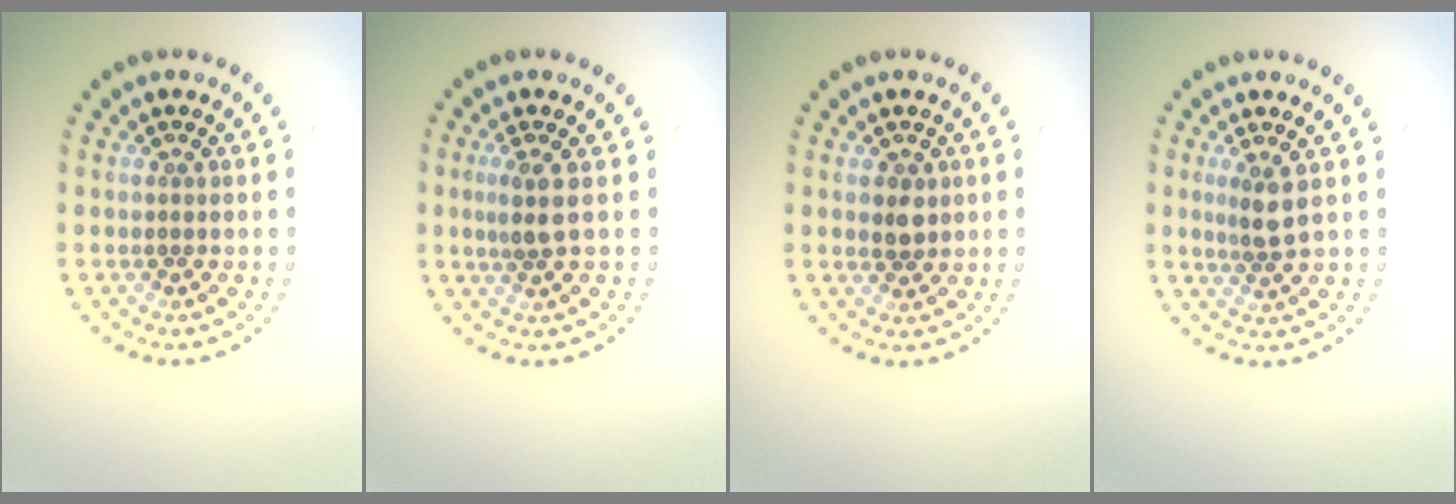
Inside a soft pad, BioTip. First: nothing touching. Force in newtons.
{"total": 2.2, "press": 1.7, "slide": 1.3}
{"total": 1.8, "press": 1.8, "slide": 0.4}
{"total": 2.1, "press": 1.6, "slide": 1.3}